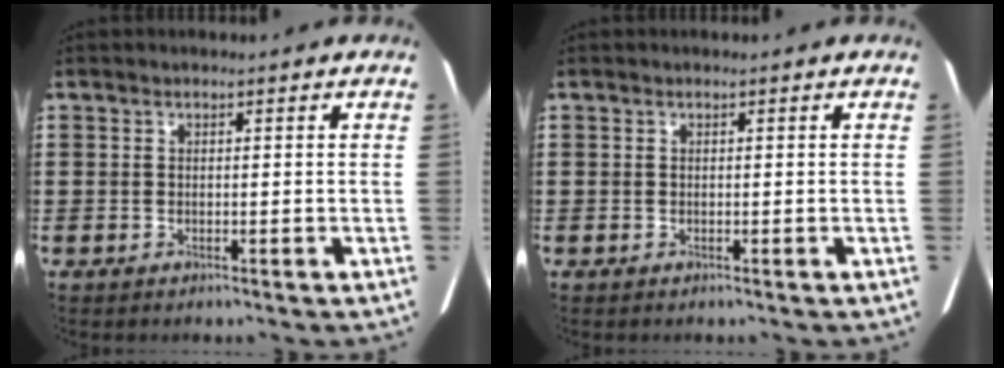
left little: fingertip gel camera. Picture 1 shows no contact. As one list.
[{"total": 0.0}]